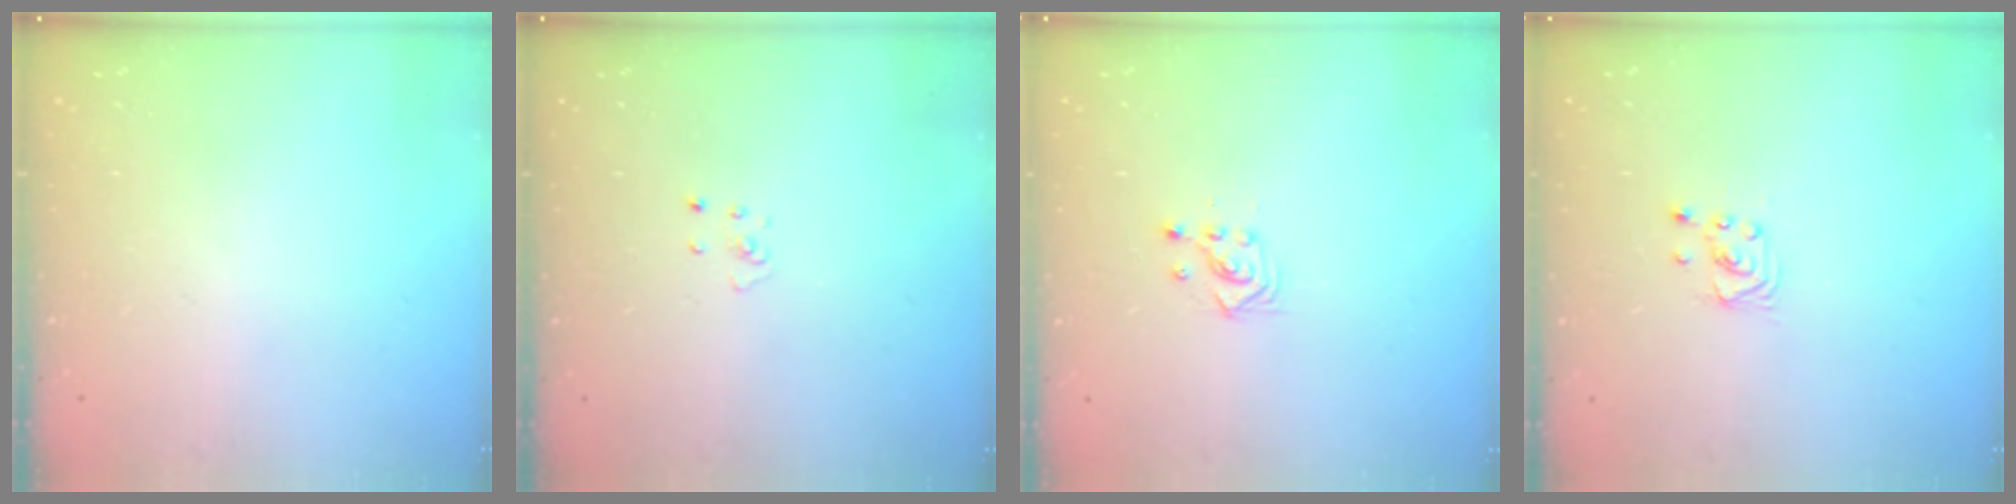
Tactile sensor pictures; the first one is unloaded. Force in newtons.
{"total": 2.3, "press": 2.3, "slide": 0.2}
{"total": 3.4, "press": 3.3, "slide": 0.3}
{"total": 1.7, "press": 1.6, "slide": 0.1}